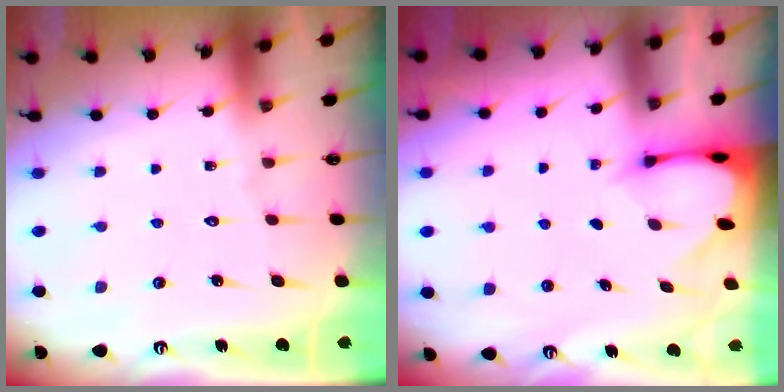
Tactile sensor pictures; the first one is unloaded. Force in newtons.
{"total": 2.7, "press": 2.7, "slide": 0.2}